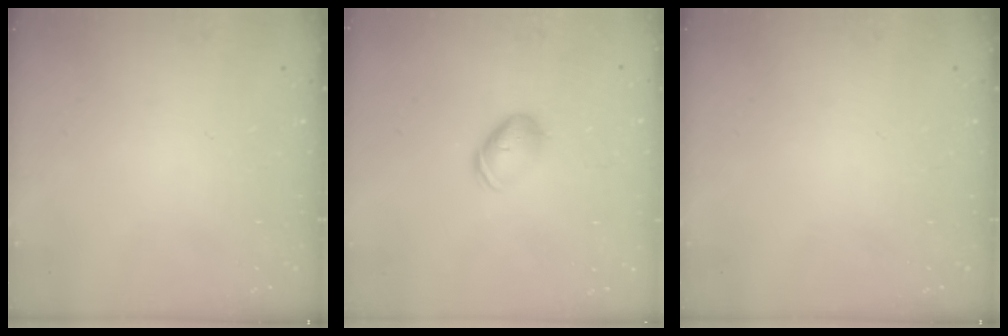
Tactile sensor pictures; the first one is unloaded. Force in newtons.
{"total": 7.2, "press": 7.2, "slide": 0.8}
{"total": 0.0}